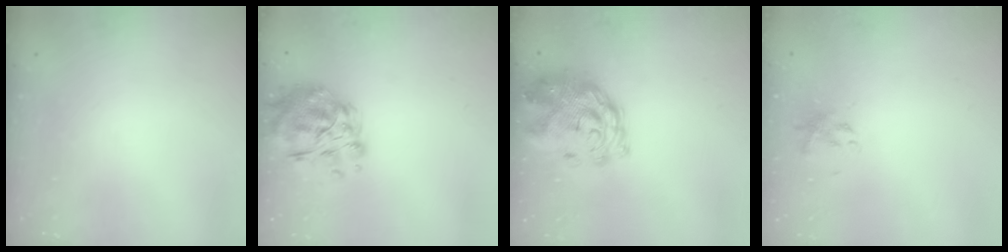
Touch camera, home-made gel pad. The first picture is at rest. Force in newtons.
{"total": 14.4, "press": 13.9, "slide": 3.6}
{"total": 4.3, "press": 4.0, "slide": 1.5}
{"total": 1.7, "press": 1.6, "slide": 0.5}